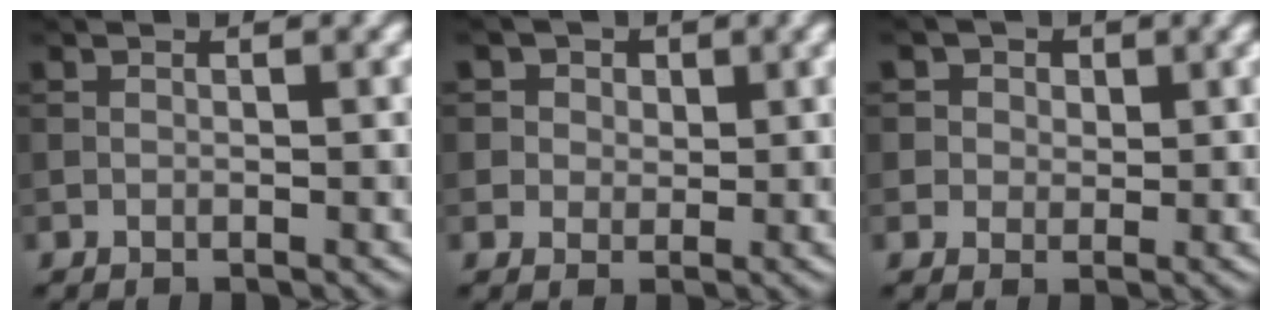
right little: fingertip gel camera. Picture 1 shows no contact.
{"total": 4.5, "force": [2.1, 3.6, 1.6], "torque": [-0.032, 0.002, 0.024]}
{"total": 3.8, "force": [1.7, 3.1, 1.4], "torque": [-0.025, -0.001, 0.017]}